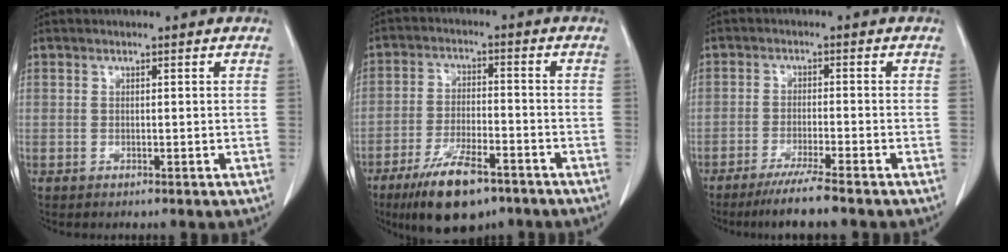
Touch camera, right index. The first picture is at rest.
{"total": 11.3, "force": [-7.5, 3.4, 7.7], "torque": [-0.141, -0.015, -0.127]}
{"total": 6.0, "force": [-4.9, -0.8, 3.5], "torque": [-0.057, -0.017, -0.085]}